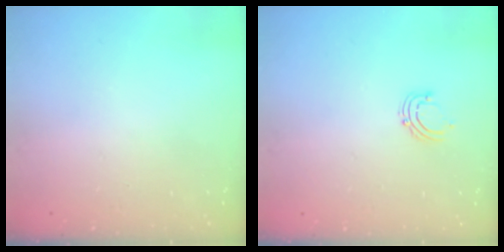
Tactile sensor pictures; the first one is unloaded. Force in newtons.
{"total": 4.1, "press": 4.0, "slide": 0.4}